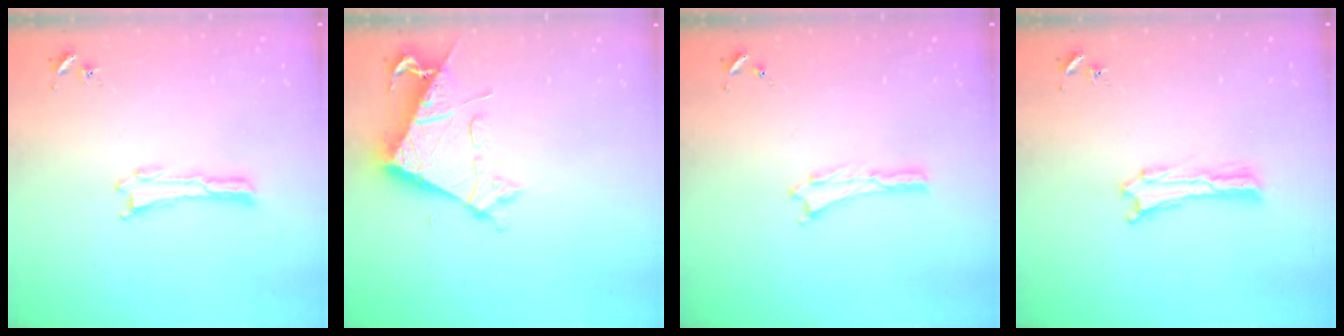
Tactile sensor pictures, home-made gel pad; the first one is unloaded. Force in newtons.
{"total": 6.5, "press": 6.5, "slide": 0.7}
{"total": 0.0}
{"total": 0.0}